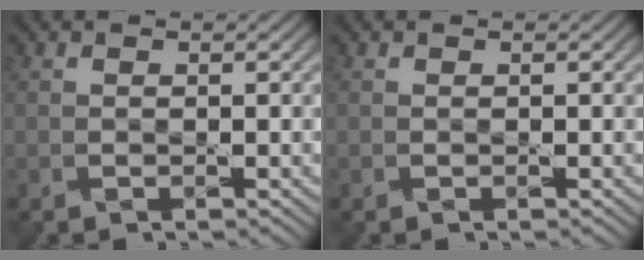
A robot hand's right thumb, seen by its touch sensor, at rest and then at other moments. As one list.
[{"total": 0.0}]